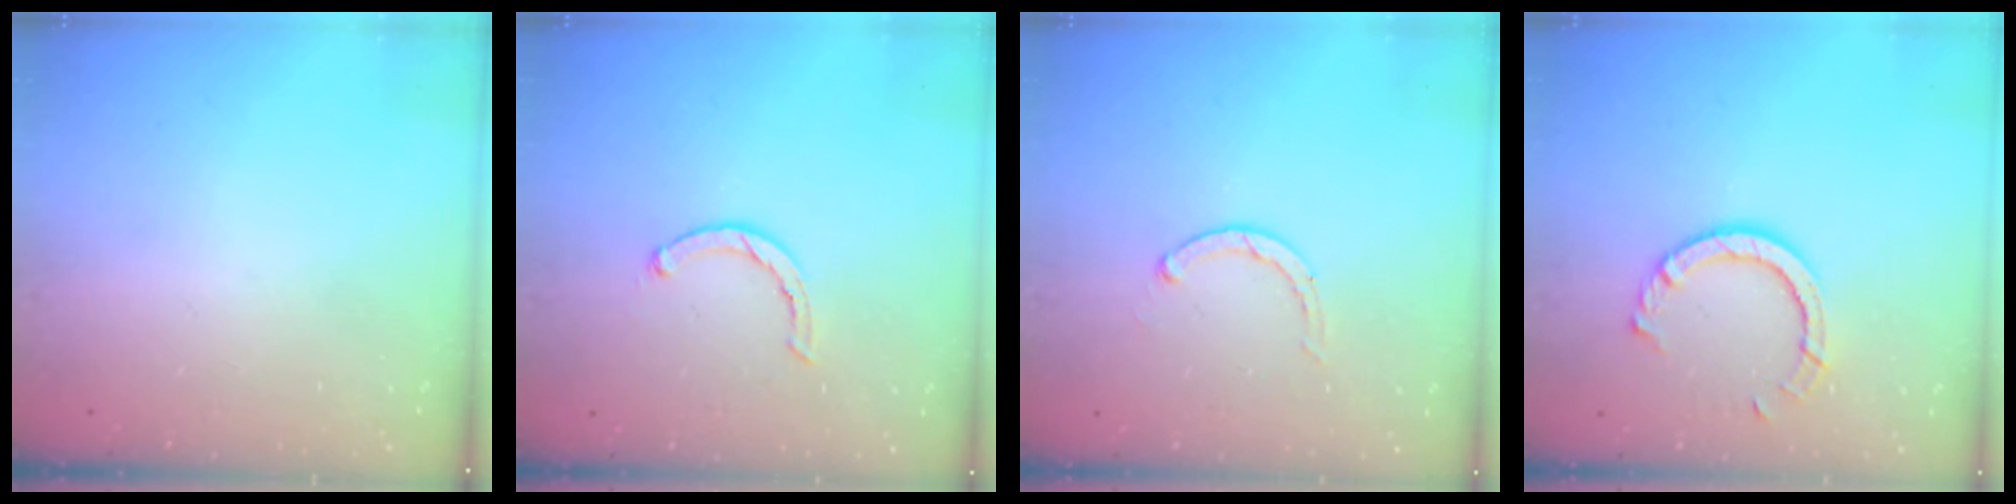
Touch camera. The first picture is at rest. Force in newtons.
{"total": 2.3, "press": 2.2, "slide": 0.5}
{"total": 2.3, "press": 2.3, "slide": 0.3}
{"total": 7.8, "press": 7.7, "slide": 0.7}